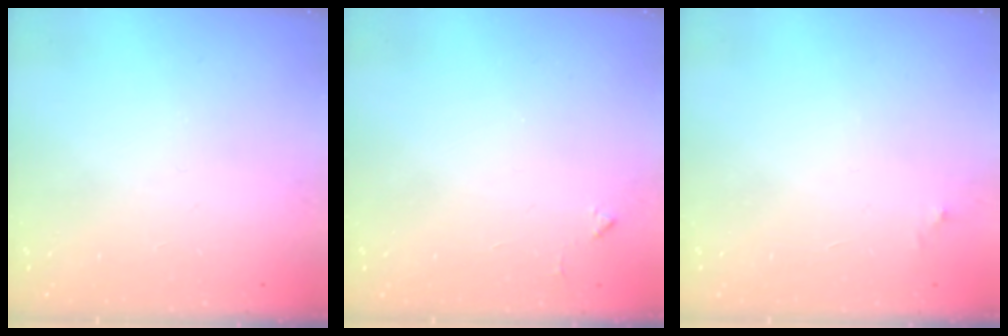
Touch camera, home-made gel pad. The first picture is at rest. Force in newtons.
{"total": 3.7, "press": 3.7, "slide": 0.5}
{"total": 3.3, "press": 3.2, "slide": 0.5}